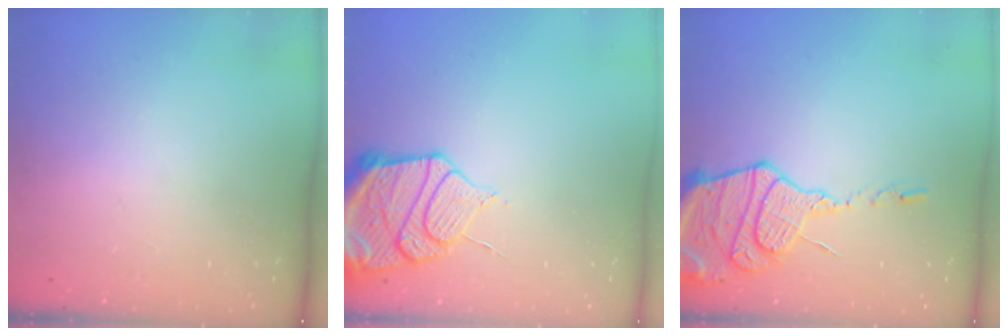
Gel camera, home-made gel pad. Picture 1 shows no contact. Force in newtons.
{"total": 16.9, "press": 16.3, "slide": 4.2}
{"total": 16.4, "press": 16.3, "slide": 1.7}